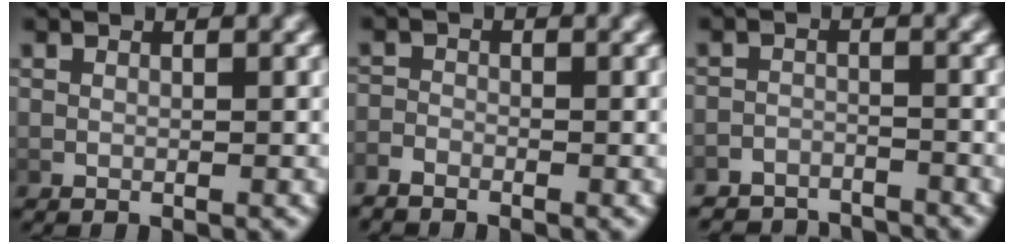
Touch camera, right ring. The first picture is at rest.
{"total": 1.6, "force": [-1.6, 0.4, 0.1], "torque": [-0.004, -0.009, -0.030]}
{"total": 5.2, "force": [-5.0, 1.2, 0.1], "torque": [0.008, -0.018, -0.083]}